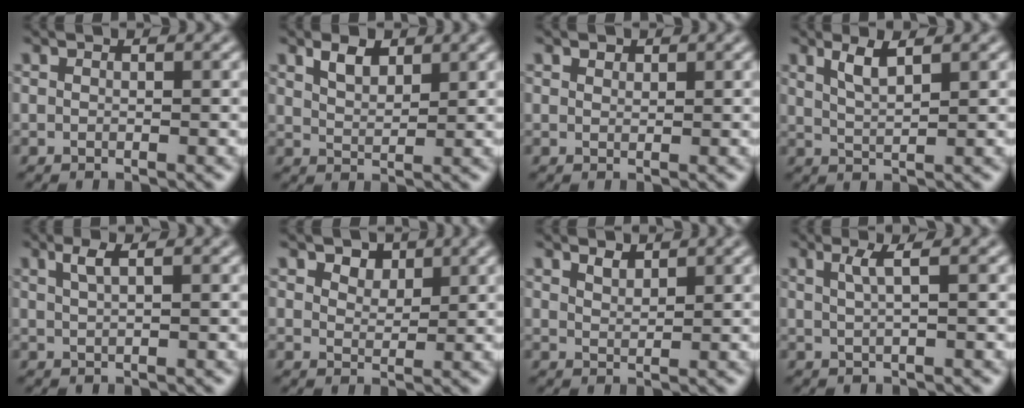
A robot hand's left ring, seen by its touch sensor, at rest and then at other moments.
{"total": 2.5, "force": [1.7, 1.2, 1.4], "torque": [-0.029, 0.001, 0.035]}
{"total": 0.8, "force": [0.7, 0.4, 0.2], "torque": [-0.003, 0.000, 0.013]}
{"total": 2.4, "force": [1.5, 0.6, 1.8], "torque": [-0.034, -0.002, 0.031]}
{"total": 1.9, "force": [1.0, 0.5, 1.5], "torque": [-0.024, 0.003, 0.014]}
{"total": 2.4, "force": [1.7, 1.4, 1.0], "torque": [-0.023, -0.005, 0.027]}
{"total": 1.4, "force": [1.3, 0.4, 0.4], "torque": [-0.011, -0.002, 0.026]}
{"total": 2.0, "force": [0.8, 0.5, 1.8], "torque": [-0.030, 0.001, 0.012]}